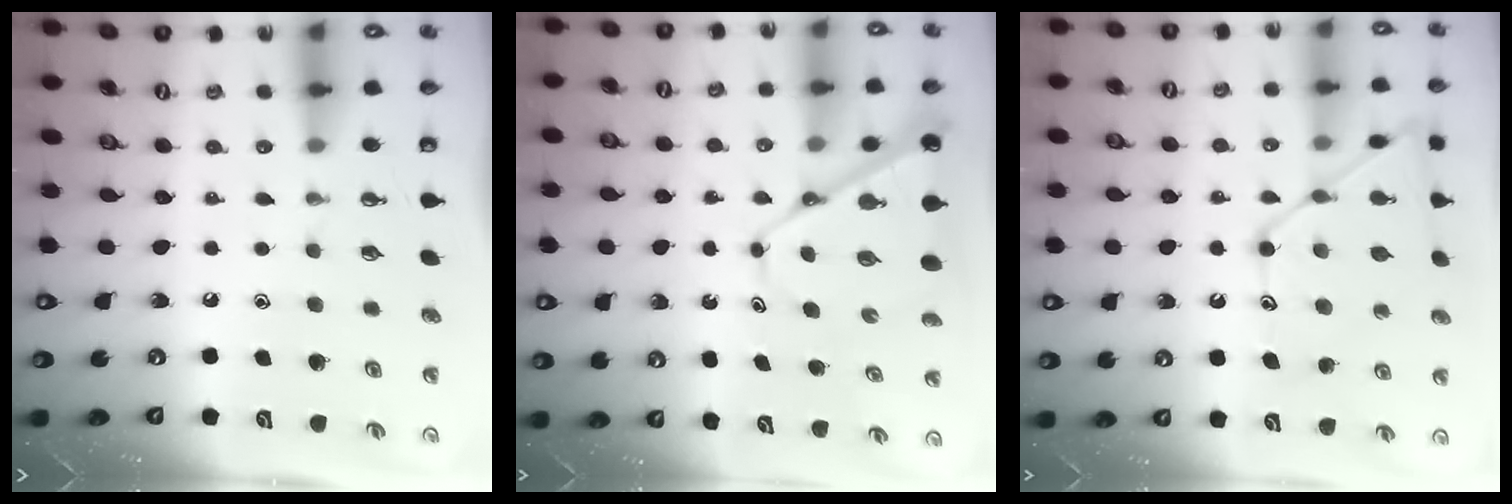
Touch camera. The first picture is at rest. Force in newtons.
{"total": 10.5, "press": 10.5, "slide": 1.0}
{"total": 14.9, "press": 14.8, "slide": 1.2}